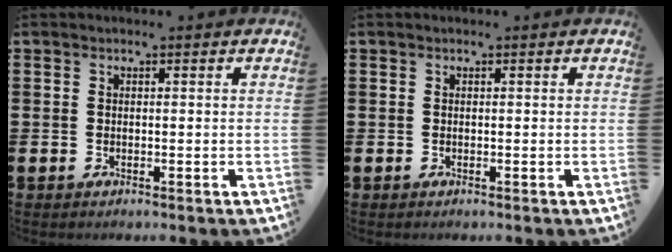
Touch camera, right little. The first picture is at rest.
{"total": 0.0}